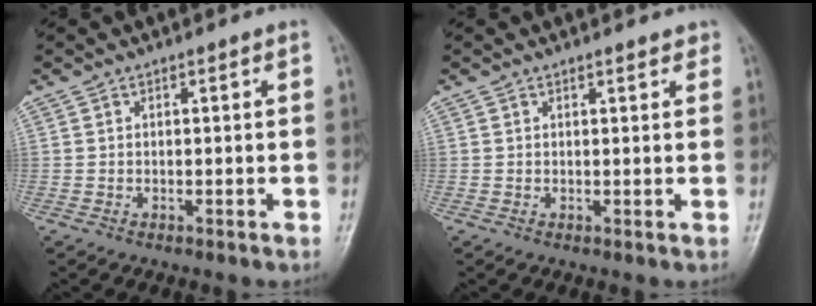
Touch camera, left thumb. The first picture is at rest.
{"total": 1.7, "force": [1.4, 0.6, 0.8], "torque": [-0.003, -0.004, 0.015]}